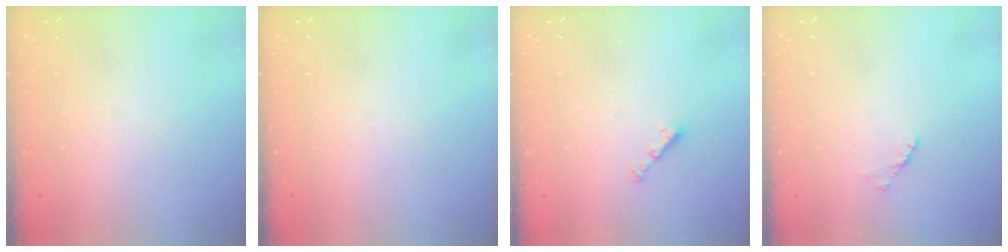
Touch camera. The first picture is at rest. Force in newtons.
{"total": 0.0}
{"total": 2.9, "press": 2.8, "slide": 0.6}
{"total": 1.7, "press": 1.6, "slide": 0.4}